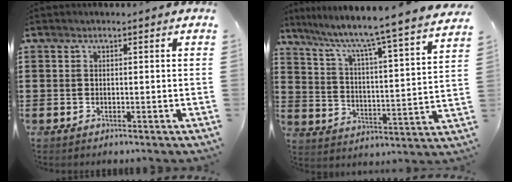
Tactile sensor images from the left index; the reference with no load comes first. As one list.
[{"total": 5.8, "force": [5.0, -1.1, 2.8], "torque": [-0.079, -0.056, 0.070]}]